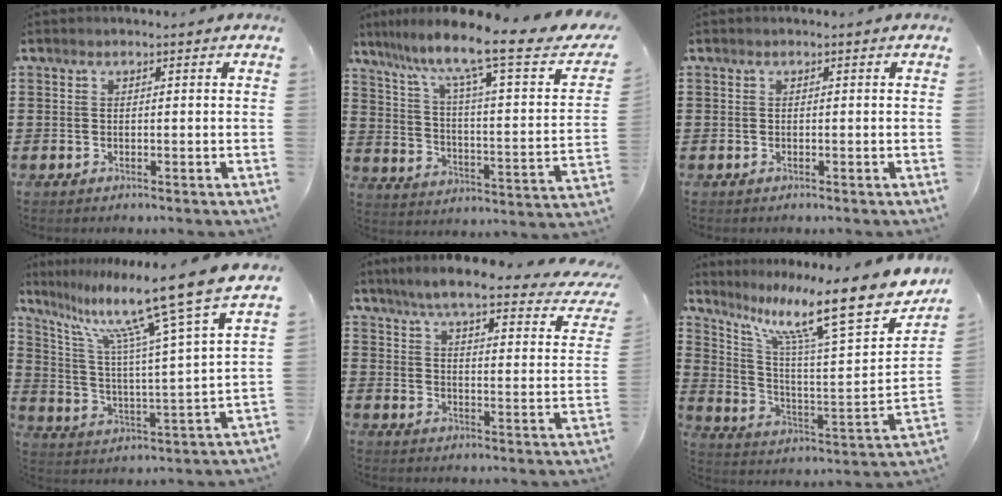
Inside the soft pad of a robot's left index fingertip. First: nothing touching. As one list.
[{"total": 10.3, "force": [7.5, 0.8, 7.0], "torque": [-0.140, -0.061, 0.109]}, {"total": 0.0}, {"total": 13.7, "force": [10.4, 0.1, 8.8], "torque": [-0.184, -0.075, 0.160]}, {"total": 6.7, "force": [5.4, 0.1, 3.9], "torque": [-0.091, -0.038, 0.086]}, {"total": 15.6, "force": [11.2, 1.7, 10.7], "torque": [-0.193, -0.093, 0.169]}]